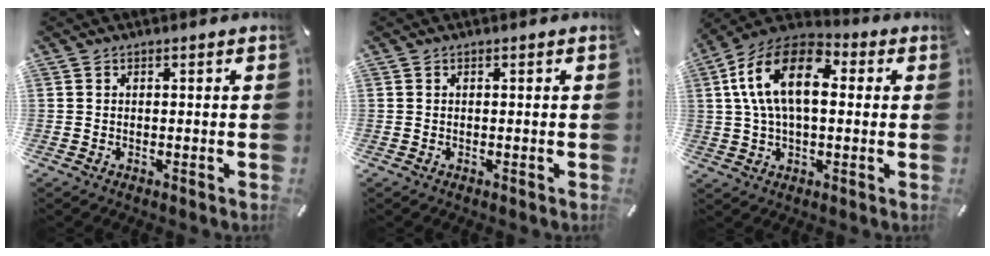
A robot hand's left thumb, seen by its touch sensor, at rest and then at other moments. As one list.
[{"total": 0.0}, {"total": 15.5, "force": [3.2, 9.4, 11.9], "torque": [-0.243, 0.008, 0.054]}]